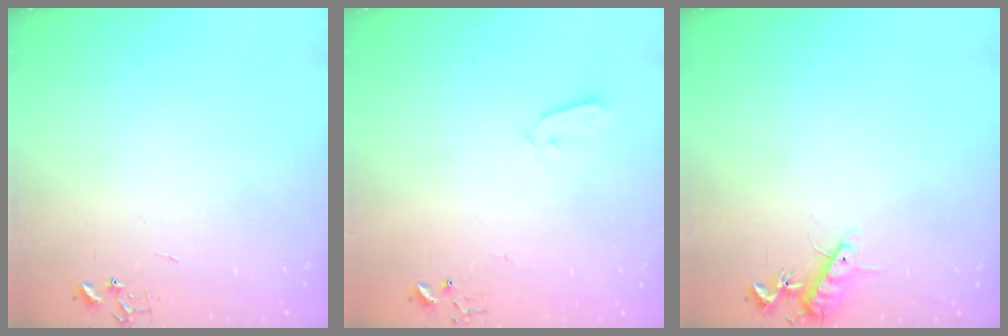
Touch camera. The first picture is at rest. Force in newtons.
{"total": 3.5, "press": 3.5, "slide": 0.3}
{"total": 10.1, "press": 10.0, "slide": 0.8}